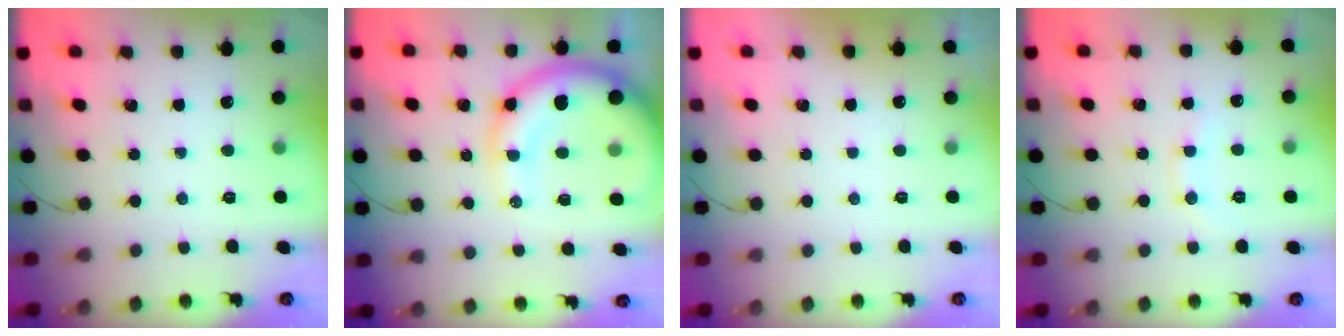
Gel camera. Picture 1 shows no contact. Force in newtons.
{"total": 15.8, "press": 15.4, "slide": 3.5}
{"total": 3.0, "press": 3.0, "slide": 0.1}
{"total": 6.7, "press": 6.5, "slide": 1.8}